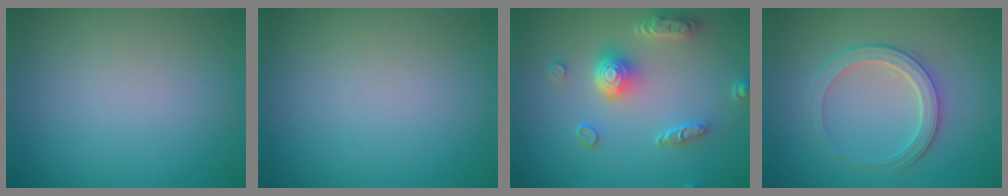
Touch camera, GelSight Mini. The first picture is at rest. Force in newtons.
{"total": 0.0}
{"total": 4.9, "press": 3.9, "slide": 2.9}
{"total": 2.9, "press": 2.9, "slide": 0.3}